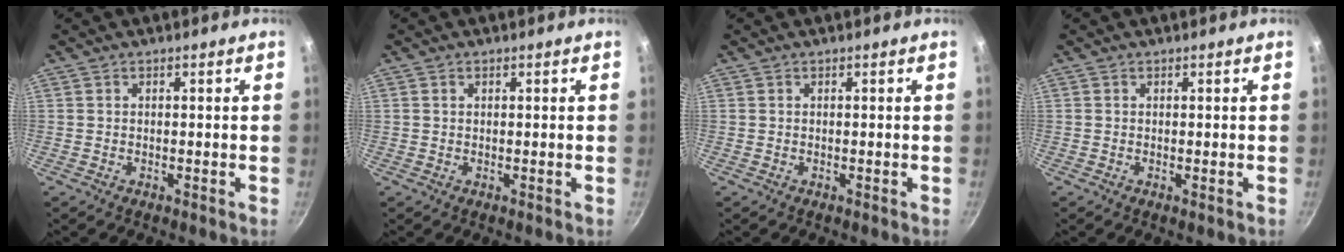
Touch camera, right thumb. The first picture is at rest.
{"total": 0.7, "force": [0.3, 0.5, 0.4], "torque": [-0.006, 0.003, 0.005]}
{"total": 0.0}
{"total": 0.0}